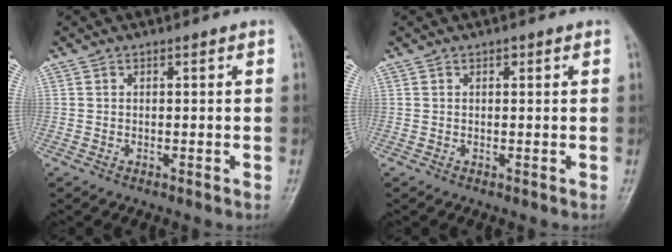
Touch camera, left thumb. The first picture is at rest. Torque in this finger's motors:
{"motor_torque": [0.14, -0.11, -0.13, -0.11, 0.00]}